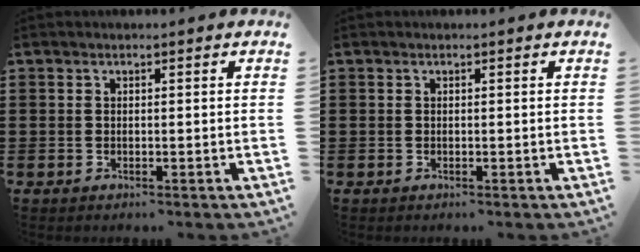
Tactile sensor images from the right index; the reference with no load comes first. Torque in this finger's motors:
{"motor_torque": [-0.83, 1.30, 0.00, 0.00]}